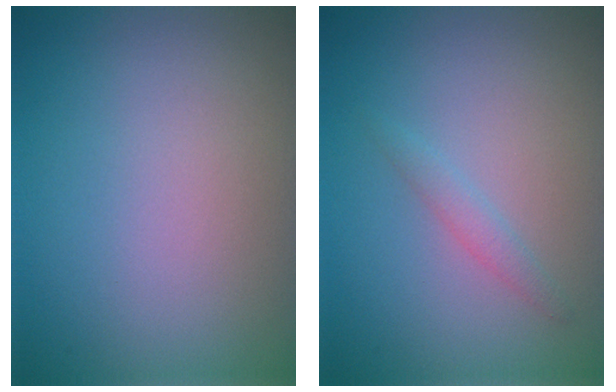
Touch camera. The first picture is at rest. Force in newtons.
{"total": 1.1, "press": 1.1, "slide": 0.1}